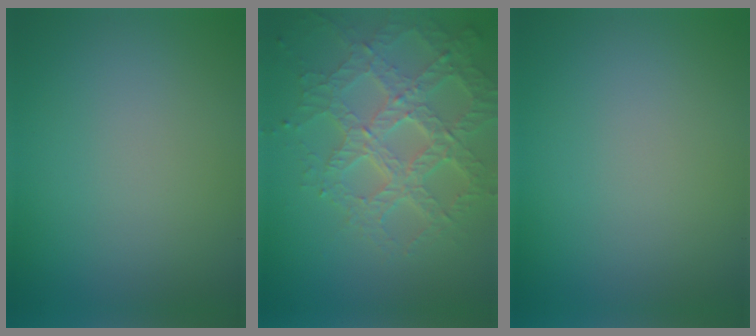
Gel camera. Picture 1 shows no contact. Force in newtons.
{"total": 7.1, "press": 5.1, "slide": 4.9}
{"total": 0.0}